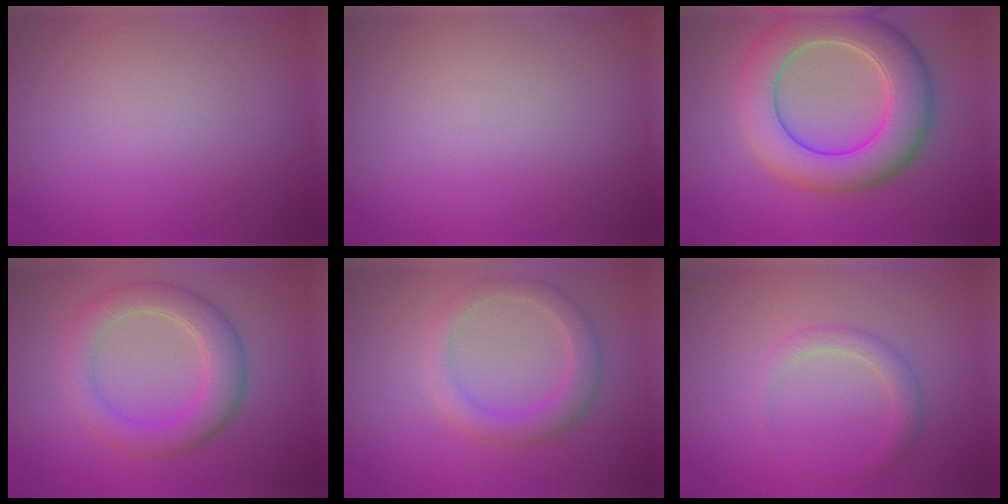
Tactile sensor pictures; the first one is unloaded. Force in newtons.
{"total": 0.0}
{"total": 8.4, "press": 8.4, "slide": 0.5}
{"total": 4.6, "press": 4.6, "slide": 0.0}
{"total": 3.1, "press": 3.1, "slide": 0.1}
{"total": 1.8, "press": 1.8, "slide": 0.0}